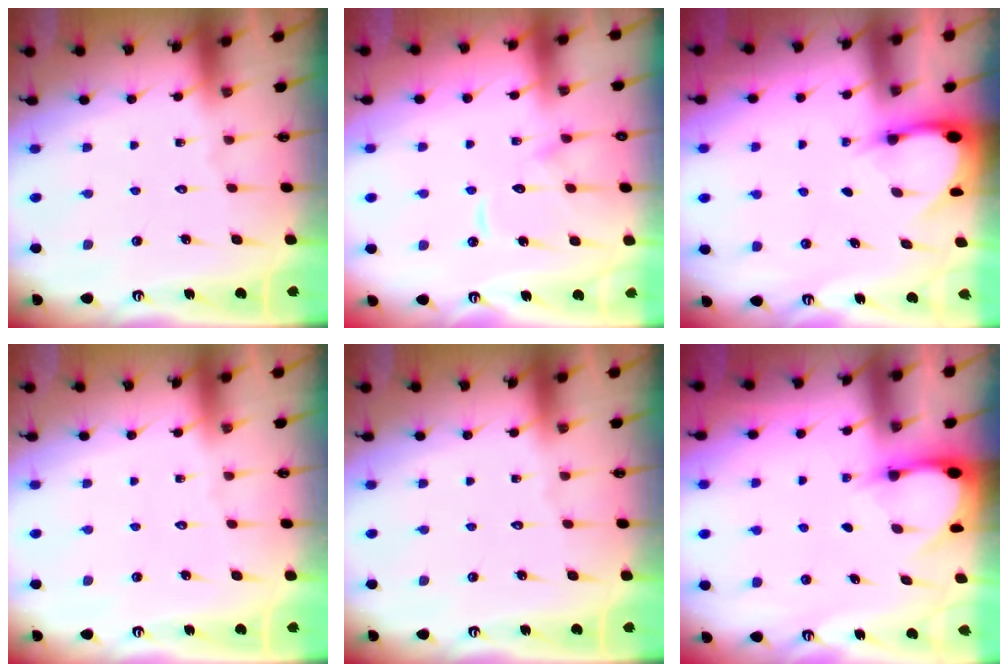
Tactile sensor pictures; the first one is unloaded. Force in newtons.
{"total": 10.7, "press": 10.6, "slide": 1.1}
{"total": 3.4, "press": 3.4, "slide": 0.2}
{"total": 0.0}
{"total": 0.0}
{"total": 2.9, "press": 2.9, "slide": 0.3}